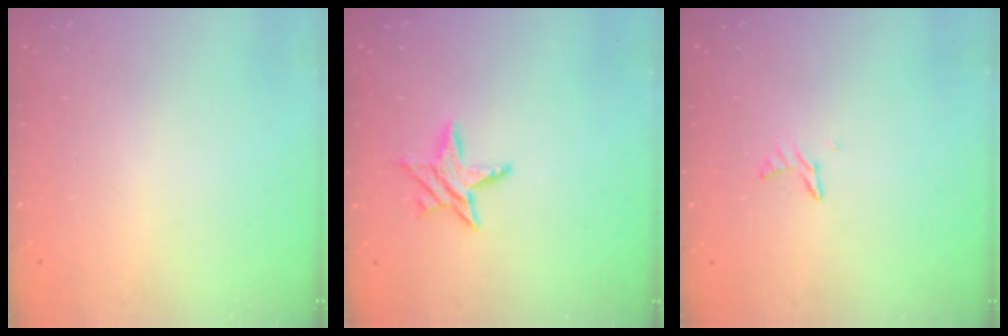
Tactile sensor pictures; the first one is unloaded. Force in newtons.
{"total": 7.2, "press": 7.2, "slide": 0.1}
{"total": 4.6, "press": 4.5, "slide": 0.5}